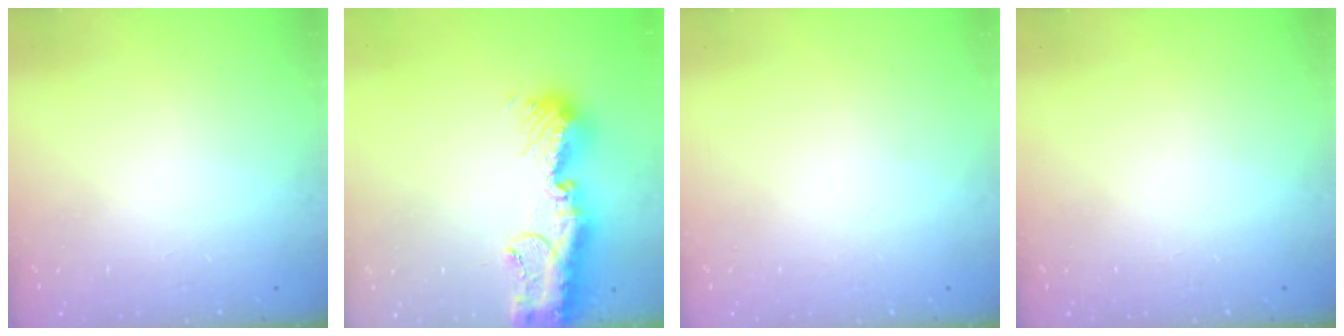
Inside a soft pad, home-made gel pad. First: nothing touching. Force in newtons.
{"total": 15.0, "press": 14.9, "slide": 1.7}
{"total": 0.0}
{"total": 0.0}